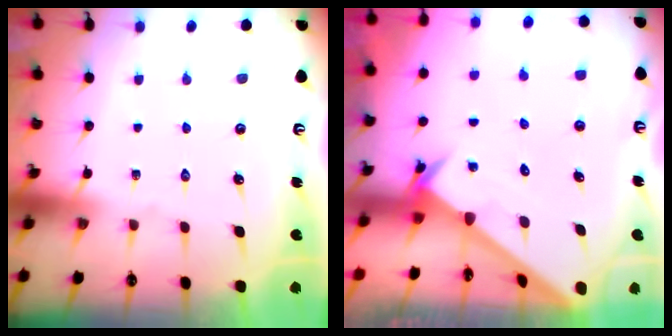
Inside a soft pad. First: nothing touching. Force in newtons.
{"total": 2.5, "press": 2.5, "slide": 0.2}